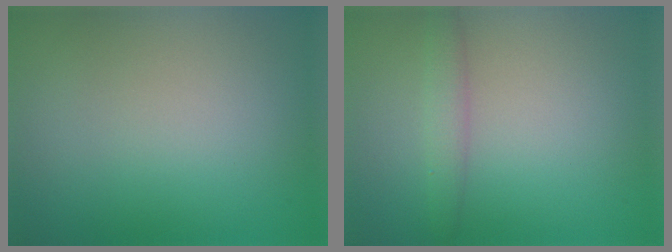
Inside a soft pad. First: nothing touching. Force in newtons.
{"total": 1.9, "press": 1.9, "slide": 0.1}